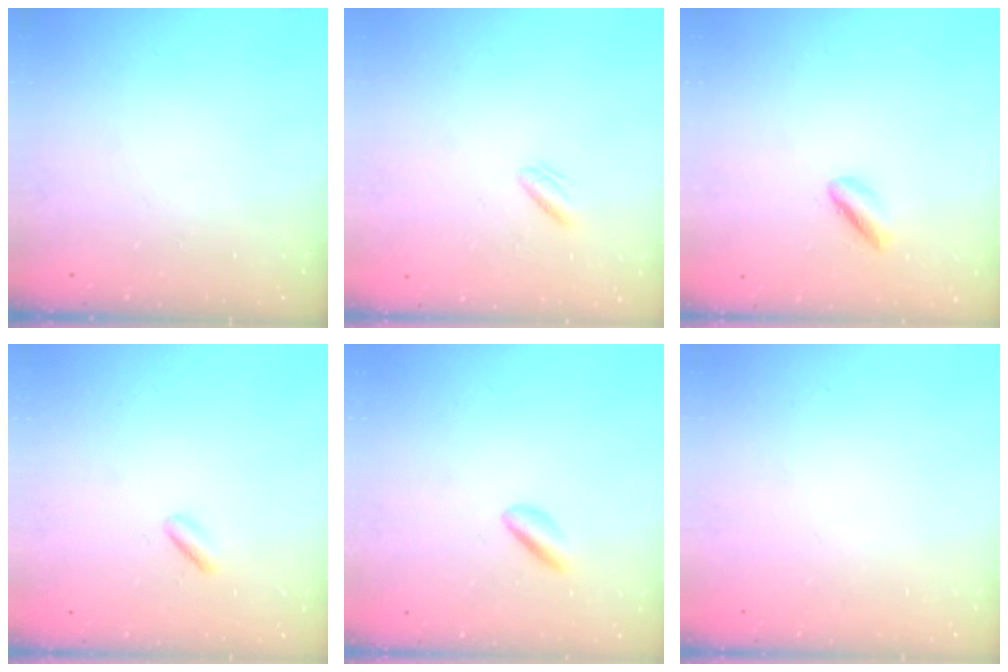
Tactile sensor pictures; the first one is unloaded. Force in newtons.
{"total": 1.6, "press": 1.3, "slide": 0.9}
{"total": 1.8, "press": 1.7, "slide": 0.4}
{"total": 1.3, "press": 1.2, "slide": 0.5}
{"total": 2.0, "press": 1.7, "slide": 1.0}
{"total": 2.2, "press": 2.2, "slide": 0.1}